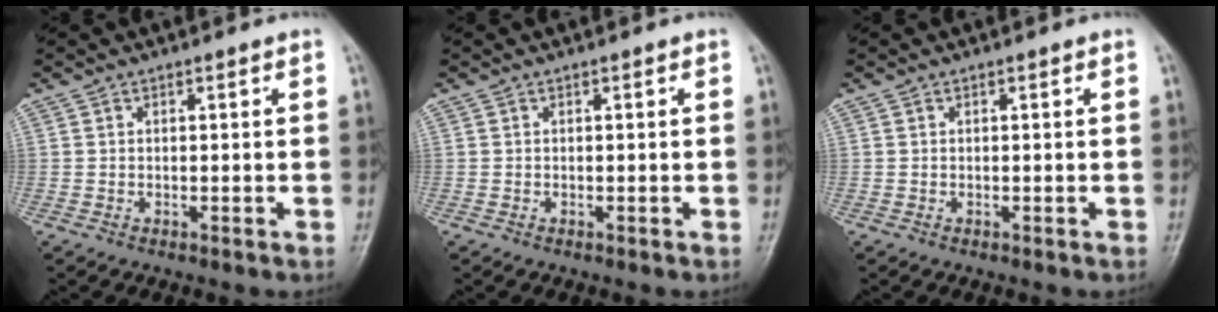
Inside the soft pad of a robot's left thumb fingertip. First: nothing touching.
{"total": 0.0}
{"total": 0.0}